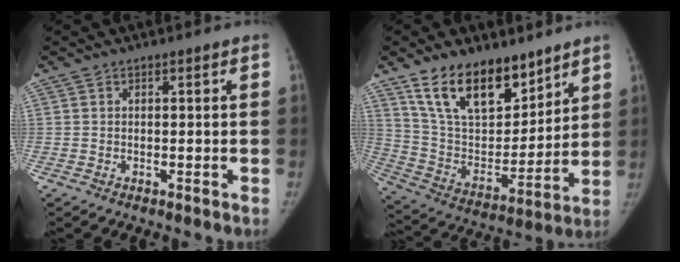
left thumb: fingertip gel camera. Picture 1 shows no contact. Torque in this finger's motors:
{"motor_torque": [0.64, 0.64, 1.33, -1.45, 0.26]}